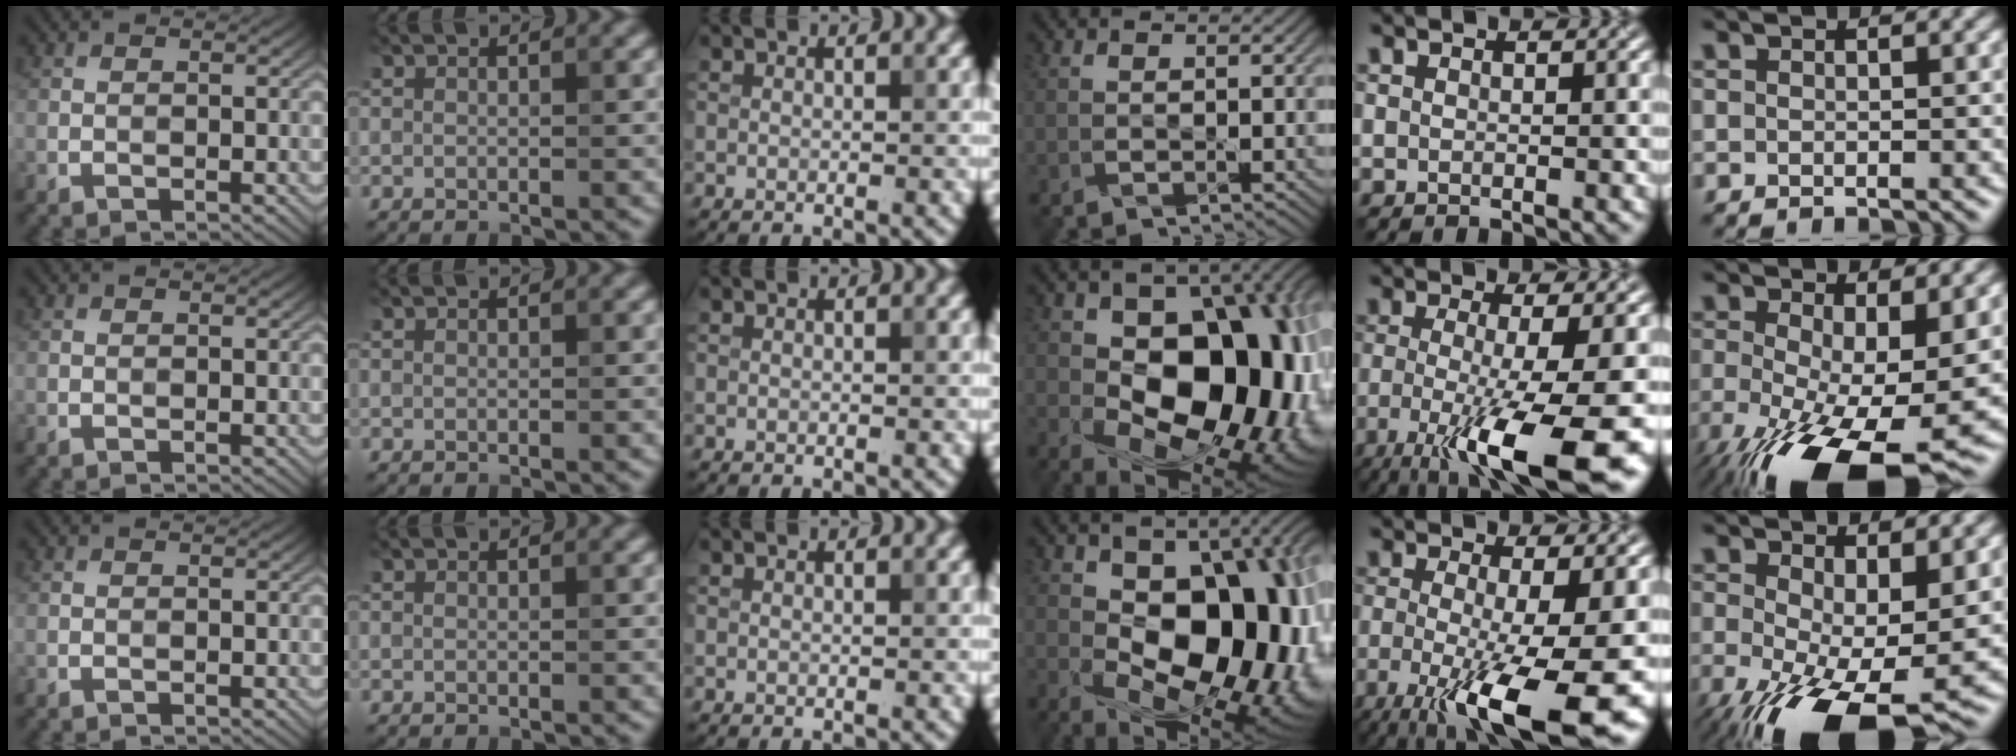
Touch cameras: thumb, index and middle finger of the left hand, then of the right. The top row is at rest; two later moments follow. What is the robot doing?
{"motion": "shake", "object": "tambourine"}